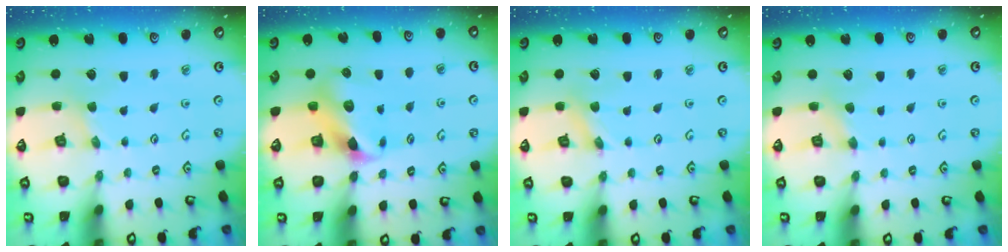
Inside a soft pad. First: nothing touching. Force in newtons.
{"total": 7.3, "press": 7.2, "slide": 0.9}
{"total": 0.0}
{"total": 2.5, "press": 2.5, "slide": 0.3}